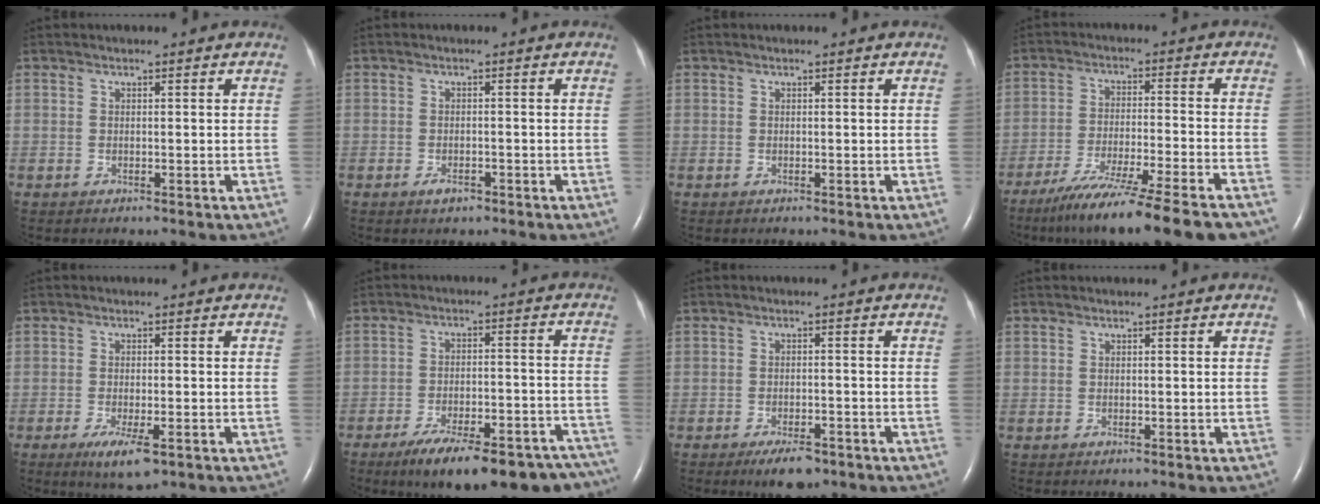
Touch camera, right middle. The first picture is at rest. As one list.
[{"total": 1.7, "force": [-1.1, 0.7, 1.0], "torque": [-0.023, -0.001, -0.016]}, {"total": 0.0}, {"total": 17.6, "force": [-14.2, 0.0, 10.4], "torque": [-0.136, -0.047, -0.225]}, {"total": 4.9, "force": [-2.5, 1.2, 4.0], "torque": [-0.075, -0.011, -0.037]}, {"total": 21.5, "force": [-17.5, 6.0, 11.0], "torque": [-0.107, 0.013, -0.234]}, {"total": 4.5, "force": [-3.1, 1.5, 2.9], "torque": [-0.053, -0.003, -0.045]}, {"total": 0.0}]